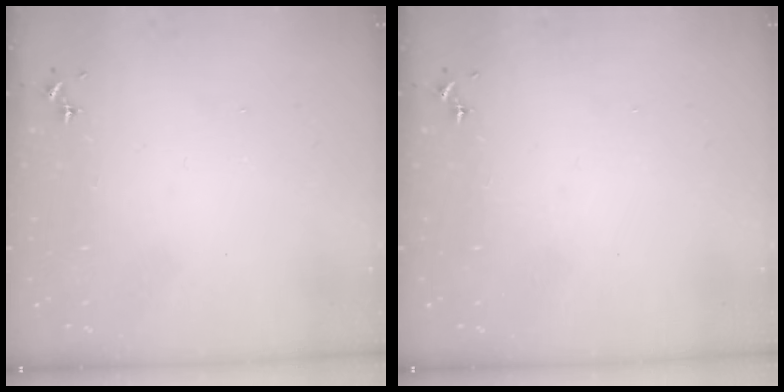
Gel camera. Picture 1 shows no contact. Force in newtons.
{"total": 0.0}